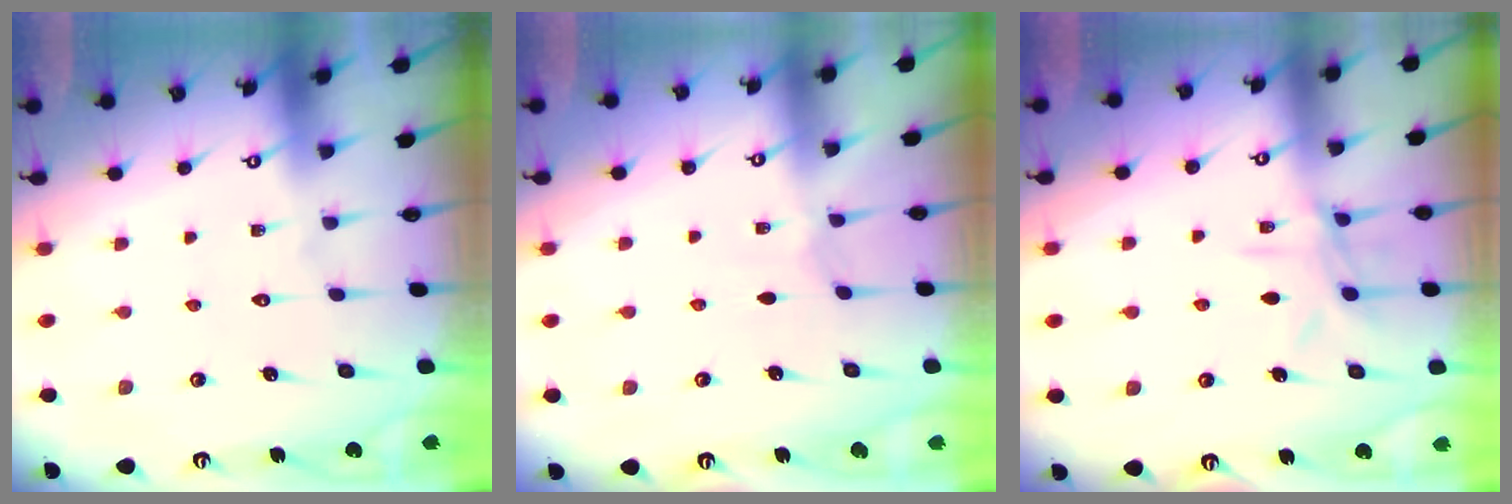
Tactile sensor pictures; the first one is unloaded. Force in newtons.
{"total": 1.7, "press": 1.7, "slide": 0.4}
{"total": 8.3, "press": 8.2, "slide": 0.6}